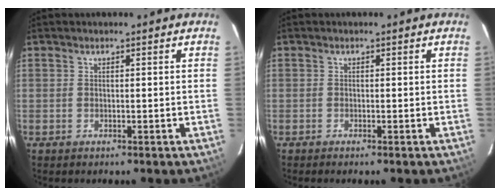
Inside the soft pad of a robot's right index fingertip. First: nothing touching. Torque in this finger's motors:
{"motor_torque": [0.07, -0.01, -0.01, 0.00]}